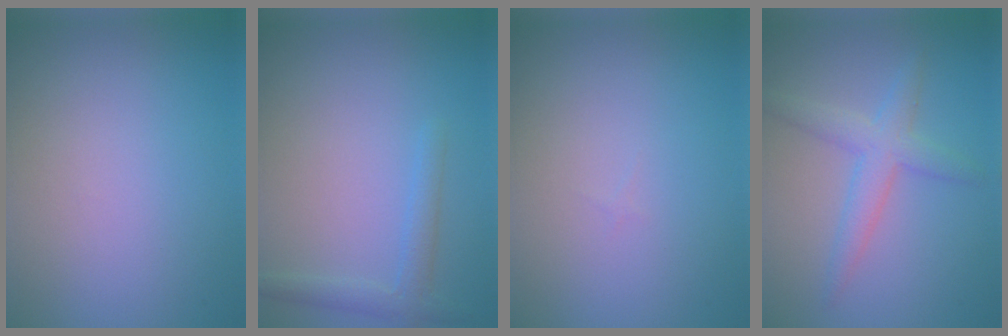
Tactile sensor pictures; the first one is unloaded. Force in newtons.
{"total": 1.9, "press": 1.9, "slide": 0.1}
{"total": 0.0}
{"total": 3.2, "press": 3.2, "slide": 0.0}